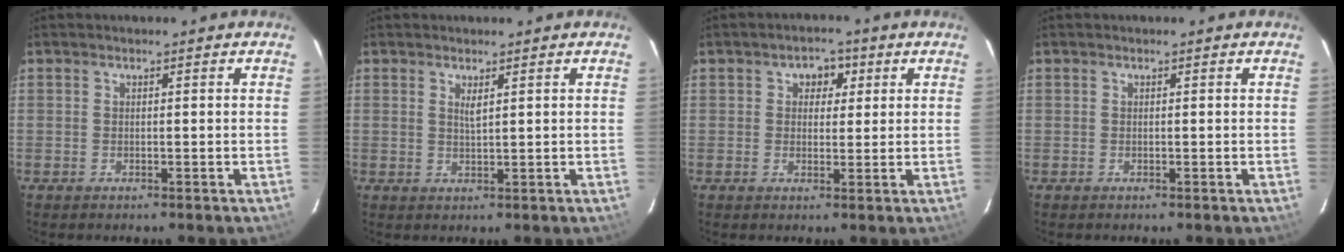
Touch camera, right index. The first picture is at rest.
{"total": 1.6, "force": [0.8, 0.3, 1.3], "torque": [-0.023, 0.000, 0.014]}
{"total": 3.7, "force": [1.2, 3.0, 1.7], "torque": [-0.017, 0.012, 0.017]}
{"total": 0.0}